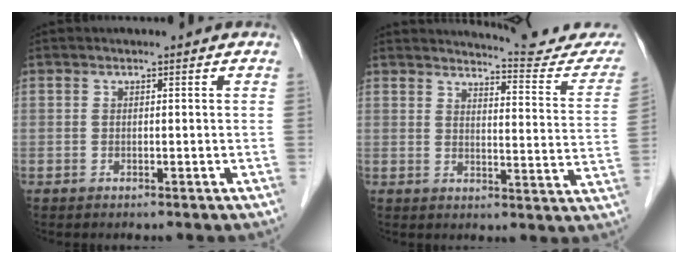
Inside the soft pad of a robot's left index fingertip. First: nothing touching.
{"total": 13.6, "force": [13.4, 0.3, 2.2], "torque": [-0.017, -0.077, 0.144]}